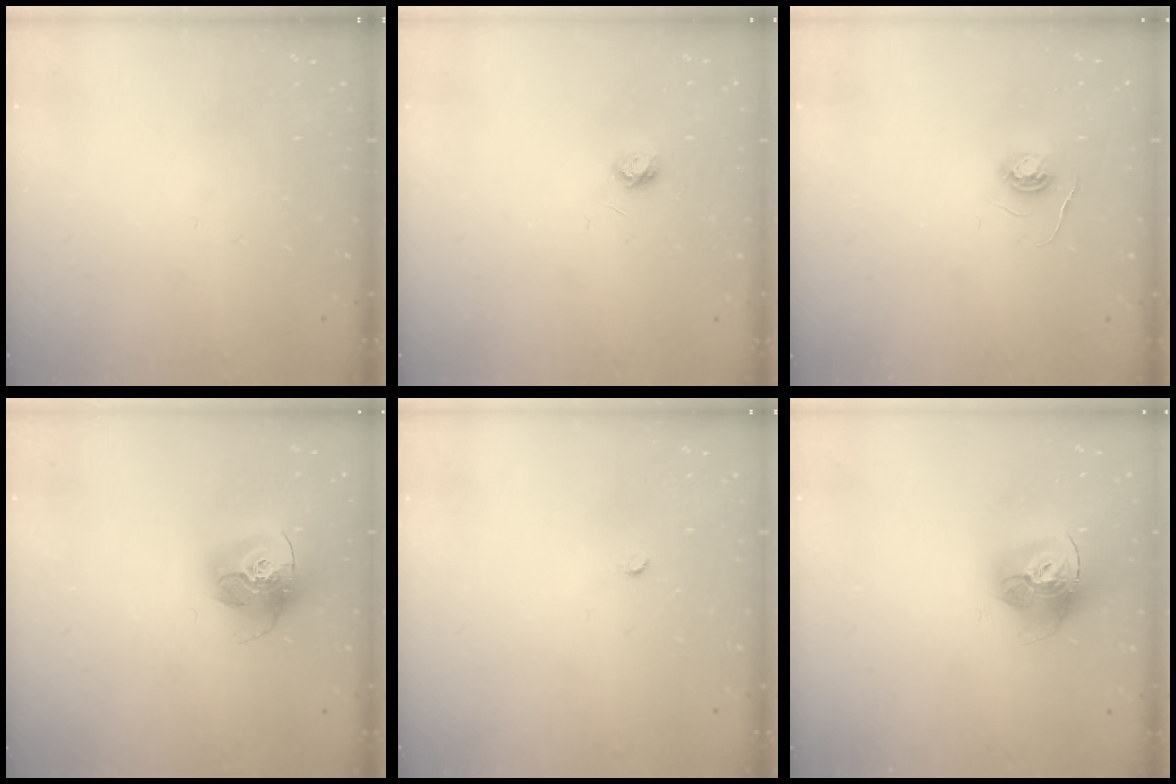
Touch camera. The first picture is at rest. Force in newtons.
{"total": 3.9, "press": 3.8, "slide": 0.5}
{"total": 4.0, "press": 4.0, "slide": 0.5}
{"total": 15.6, "press": 15.5, "slide": 1.4}
{"total": 2.2, "press": 2.2, "slide": 0.3}
{"total": 15.7, "press": 15.6, "slide": 1.7}